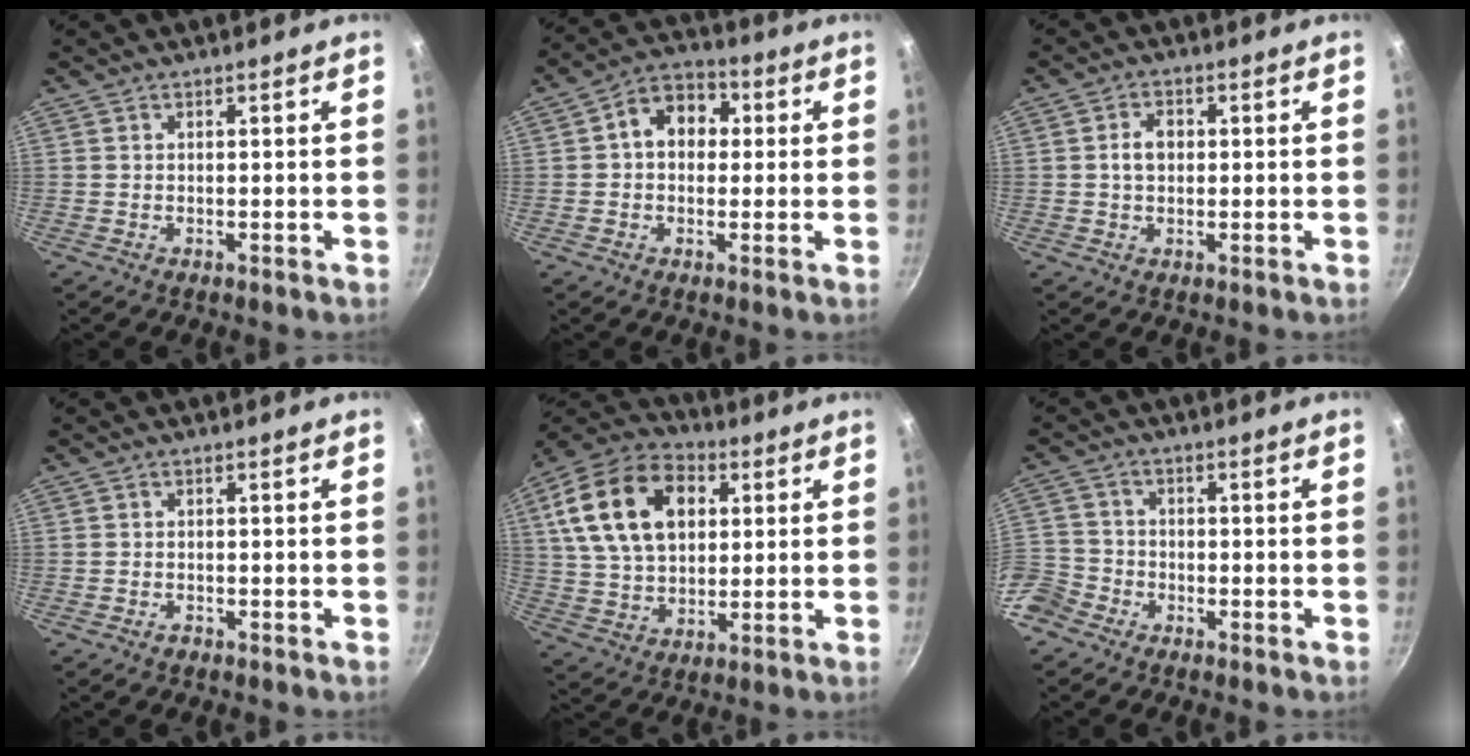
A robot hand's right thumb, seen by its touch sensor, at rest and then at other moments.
{"total": 9.3, "force": [1.4, 7.1, 5.9], "torque": [-0.050, 0.022, 0.004]}
{"total": 4.0, "force": [0.3, 2.9, 2.7], "torque": [-0.033, 0.009, 0.002]}
{"total": 0.9, "force": [-0.7, 0.6, 0.3], "torque": [-0.008, 0.008, -0.013]}
{"total": 20.4, "force": [5.6, 13.7, 14.0], "torque": [-0.233, 0.009, 0.091]}
{"total": 8.9, "force": [-4.9, 6.7, 3.1], "torque": [-0.069, 0.050, -0.112]}